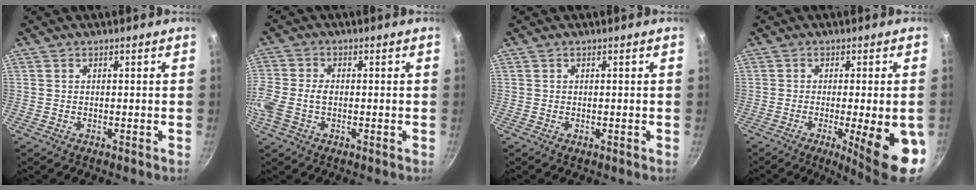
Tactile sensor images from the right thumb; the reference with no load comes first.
{"total": 7.5, "force": [-1.4, 4.9, 5.5], "torque": [-0.129, 0.006, -0.036]}
{"total": 0.0}
{"total": 14.0, "force": [-3.8, 2.8, 13.1], "torque": [-0.157, -0.001, -0.043]}